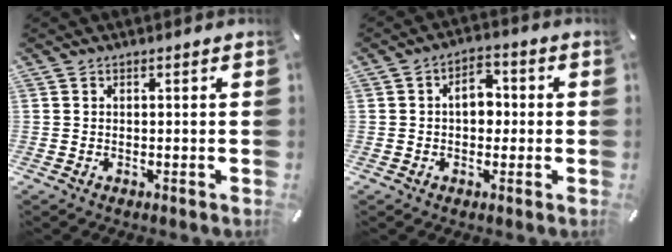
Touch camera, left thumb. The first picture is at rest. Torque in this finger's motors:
{"motor_torque": [0.70, 1.31, 0.47, -0.44, 0.25]}